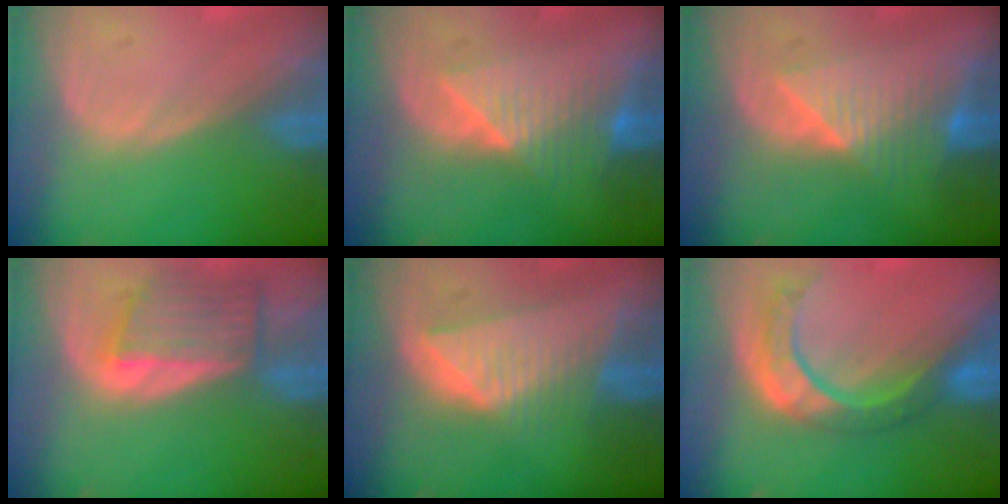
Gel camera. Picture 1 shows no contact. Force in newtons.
{"total": 7.8, "press": 7.4, "slide": 2.6}
{"total": 7.8, "press": 7.4, "slide": 2.6}
{"total": 6.4, "press": 6.3, "slide": 1.3}
{"total": 7.6, "press": 7.1, "slide": 2.9}
{"total": 8.5, "press": 7.2, "slide": 4.6}